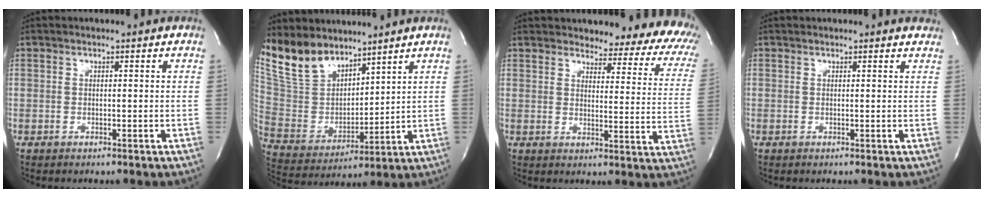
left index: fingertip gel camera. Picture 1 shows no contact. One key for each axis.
{"total": 12.3, "fx": 10.5, "fy": 5.3, "fz": 3.7, "tx": -0.092, "ty": 0.012, "tz": 0.221}
{"total": 17.4, "fx": 15.2, "fy": 4.9, "fz": 7.0, "tx": -0.065, "ty": -0.045, "tz": 0.156}
{"total": 3.8, "fx": 3.7, "fy": 0.5, "fz": 0.6, "tx": -0.008, "ty": 0.005, "tz": 0.027}